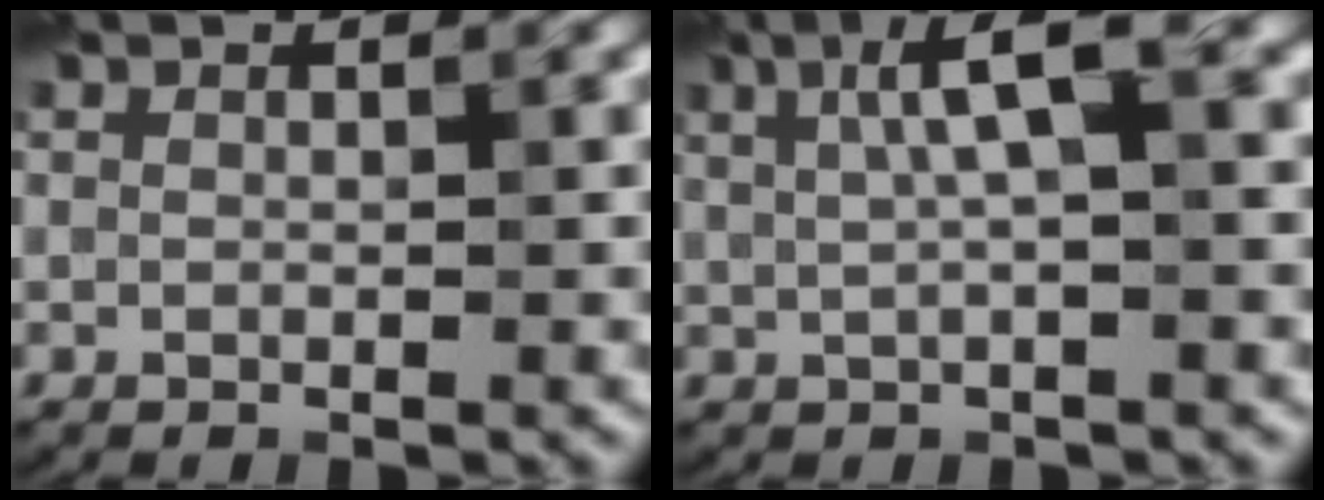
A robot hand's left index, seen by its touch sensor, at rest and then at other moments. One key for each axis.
{"total": 4.9, "fx": 1.3, "fy": 1.0, "fz": 4.6, "tx": -0.080, "ty": 0.014, "tz": 0.020}